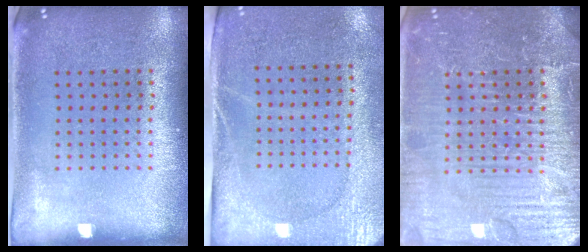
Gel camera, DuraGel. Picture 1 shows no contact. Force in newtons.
{"total": 2.7, "press": 2.2, "slide": 1.5}
{"total": 7.7, "press": 7.6, "slide": 0.9}